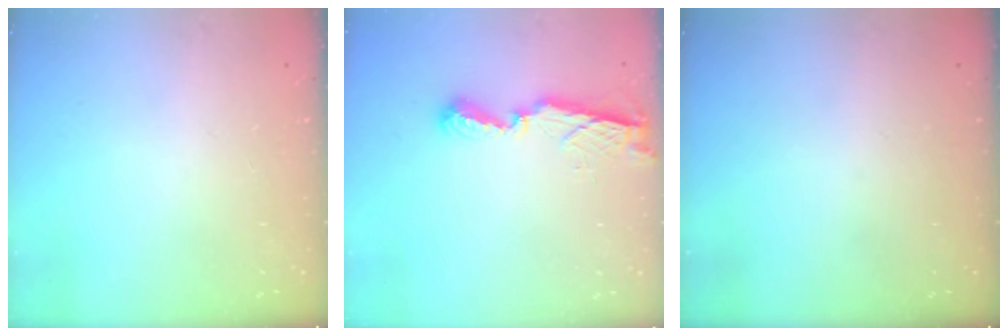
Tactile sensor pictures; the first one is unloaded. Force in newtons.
{"total": 7.5, "press": 7.5, "slide": 0.5}
{"total": 0.0}